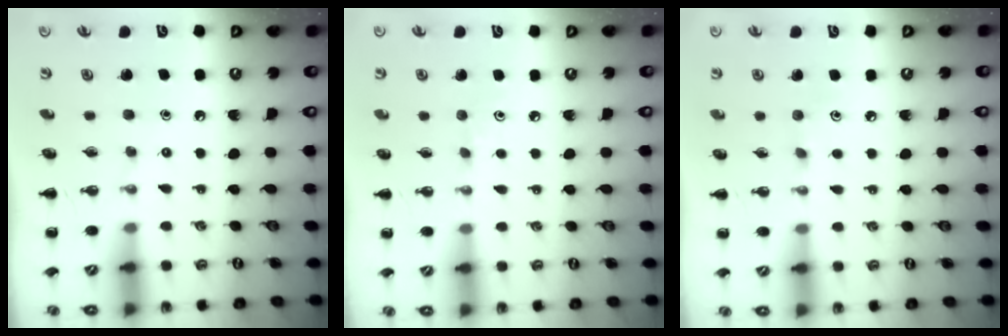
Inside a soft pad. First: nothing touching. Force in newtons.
{"total": 2.7, "press": 2.5, "slide": 0.9}
{"total": 3.9, "press": 3.7, "slide": 1.3}